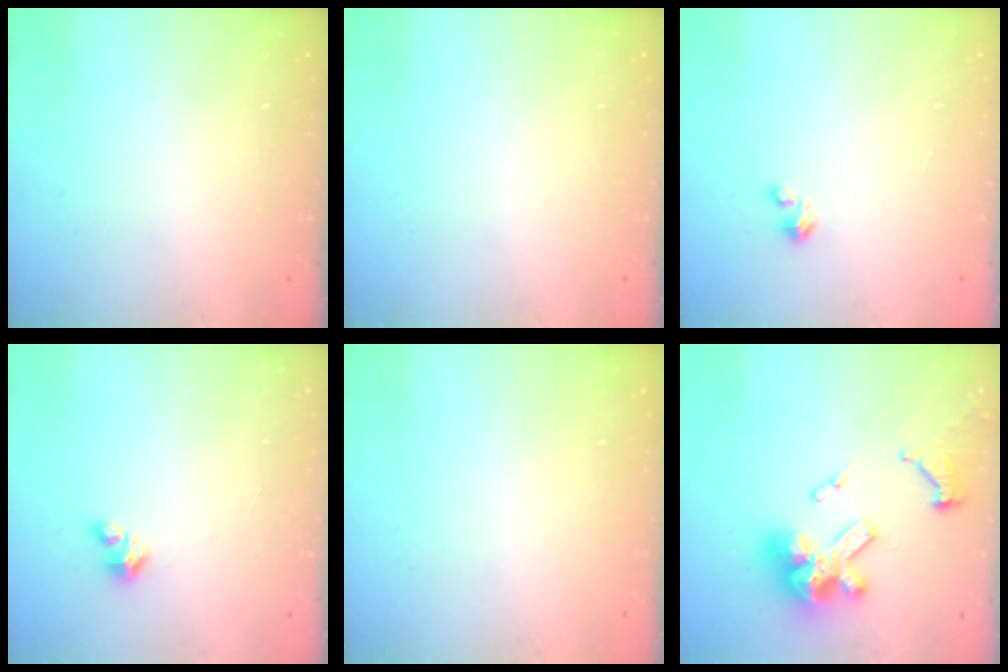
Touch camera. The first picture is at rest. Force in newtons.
{"total": 0.0}
{"total": 0.0}
{"total": 2.4, "press": 2.4, "slide": 0.2}
{"total": 0.0}
{"total": 15.2, "press": 15.1, "slide": 1.8}